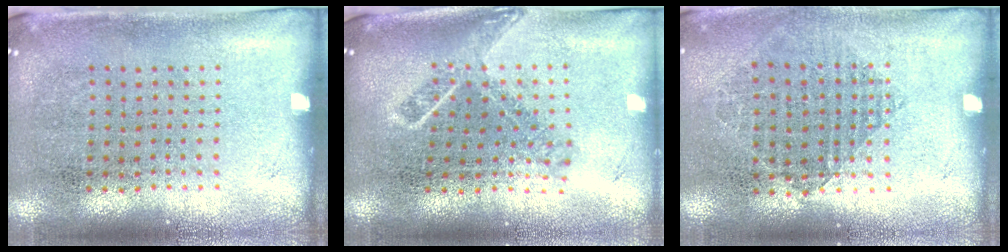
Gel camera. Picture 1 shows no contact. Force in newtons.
{"total": 1.8, "press": 1.3, "slide": 1.2}
{"total": 0.8, "press": 0.7, "slide": 0.3}